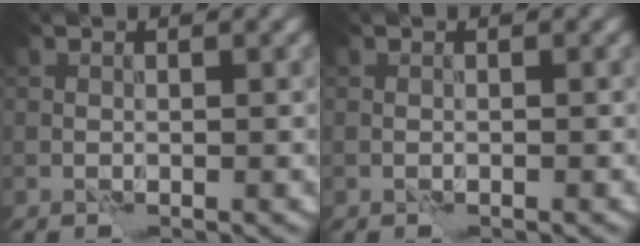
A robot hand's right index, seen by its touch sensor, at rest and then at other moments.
{"total": 0.0}